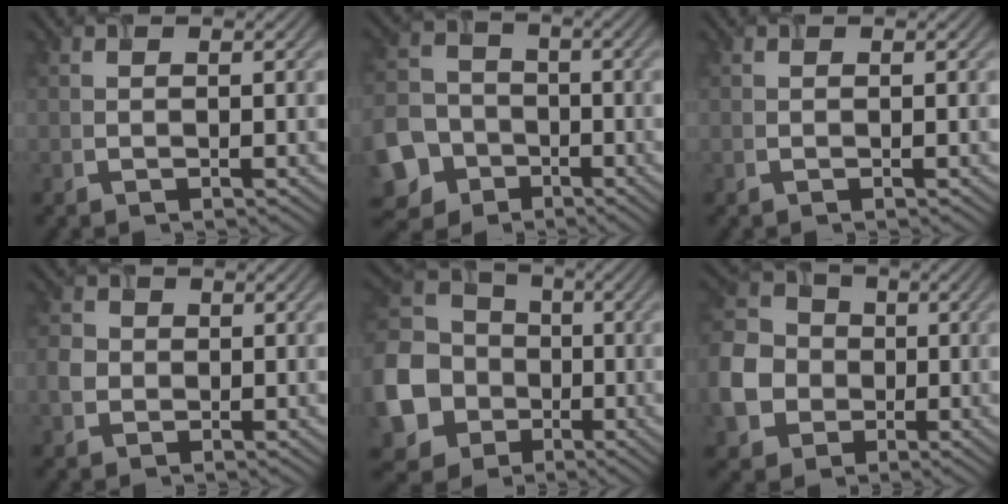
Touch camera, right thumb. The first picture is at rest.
{"total": 11.2, "force": [-5.0, 9.3, 3.8], "torque": [-0.115, -0.049, -0.118]}
{"total": 0.0}
{"total": 2.6, "force": [-0.3, 2.4, 1.0], "torque": [-0.028, 0.002, -0.010]}
{"total": 15.3, "force": [-3.4, 13.5, 6.3], "torque": [-0.223, -0.038, -0.093]}
{"total": 9.4, "force": [-1.8, 8.1, 4.6], "torque": [-0.144, -0.007, -0.037]}